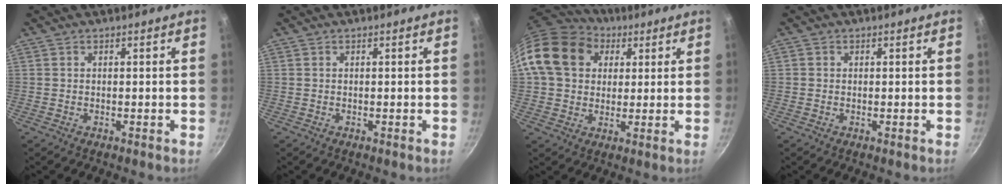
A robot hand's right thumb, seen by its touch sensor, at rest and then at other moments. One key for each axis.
{"total": 0.0}
{"total": 16.7, "fx": 4.8, "fy": 13.3, "fz": 8.9, "tx": -0.148, "ty": 0.019, "tz": 0.073}
{"total": 0.6, "fx": 0.0, "fy": 0.6, "fz": 0.1, "tx": 0.000, "ty": 0.002, "tz": -0.003}